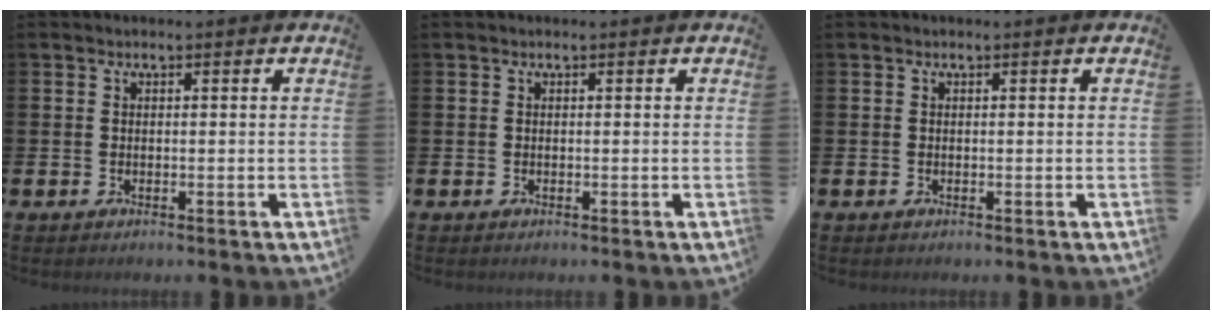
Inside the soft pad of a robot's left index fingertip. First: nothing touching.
{"total": 0.0}
{"total": 0.0}